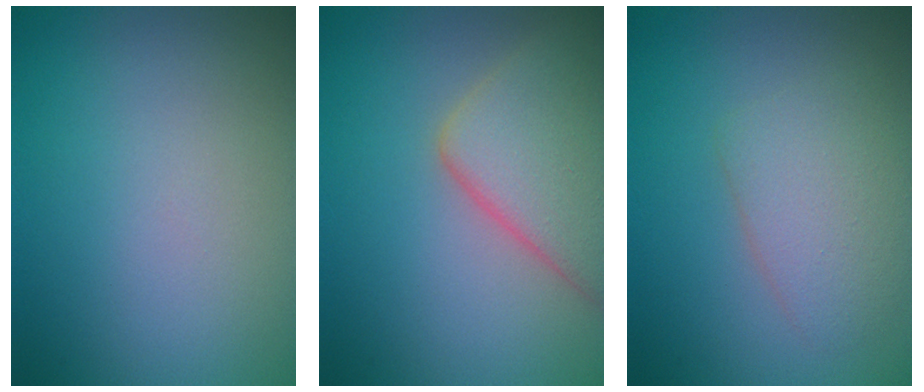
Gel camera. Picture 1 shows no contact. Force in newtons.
{"total": 6.6, "press": 6.6, "slide": 0.4}
{"total": 3.2, "press": 3.2, "slide": 0.1}